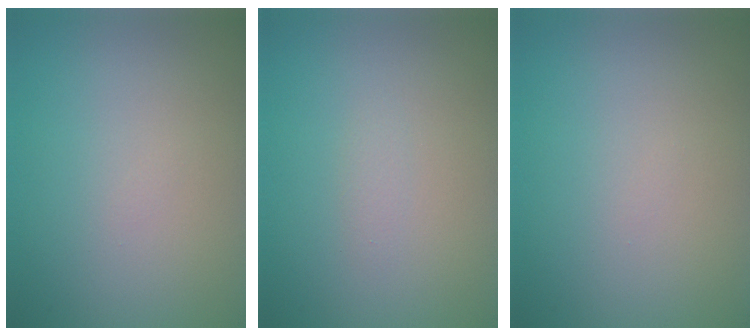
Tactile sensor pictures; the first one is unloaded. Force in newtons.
{"total": 0.6, "press": 0.6, "slide": 0.0}
{"total": 0.0}